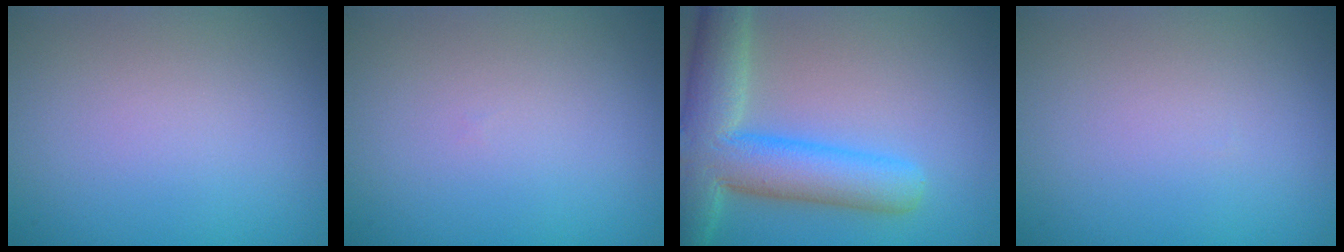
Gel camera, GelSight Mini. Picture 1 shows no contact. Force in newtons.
{"total": 0.0}
{"total": 9.2, "press": 9.2, "slide": 0.5}
{"total": 0.0}